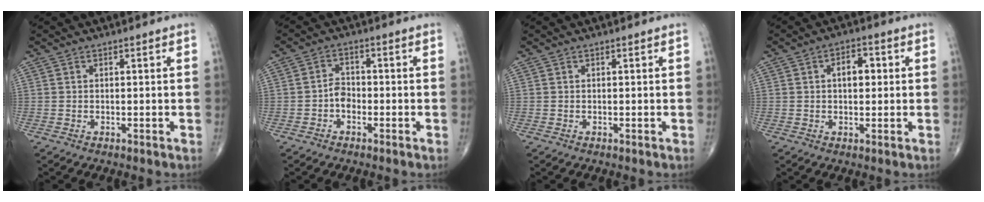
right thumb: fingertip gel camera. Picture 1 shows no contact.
{"total": 3.1, "force": [-1.3, 2.2, 1.8], "torque": [-0.020, 0.014, -0.029]}
{"total": 0.0}
{"total": 5.0, "force": [0.8, 3.0, 4.0], "torque": [-0.051, 0.010, 0.009]}